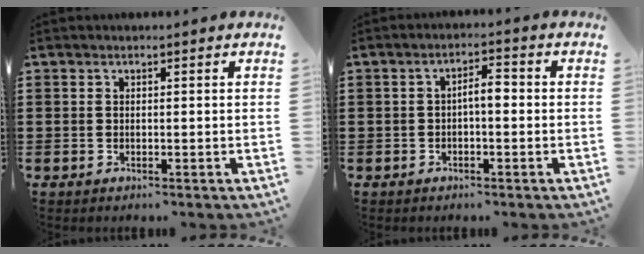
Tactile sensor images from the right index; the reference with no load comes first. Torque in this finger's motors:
{"motor_torque": [0.61, -0.59, 0.10, 0.10]}